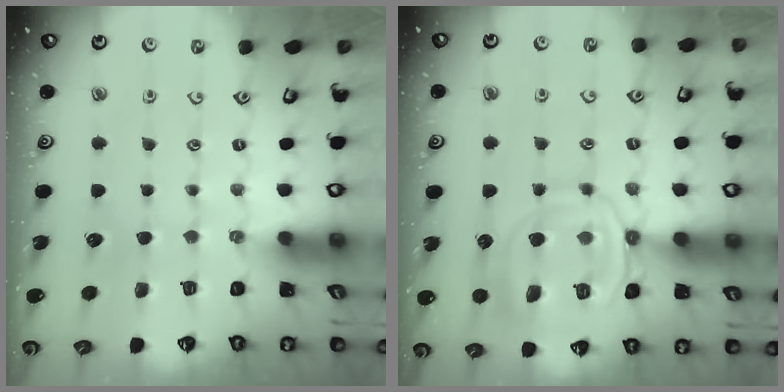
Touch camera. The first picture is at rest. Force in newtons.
{"total": 12.9, "press": 12.8, "slide": 1.3}